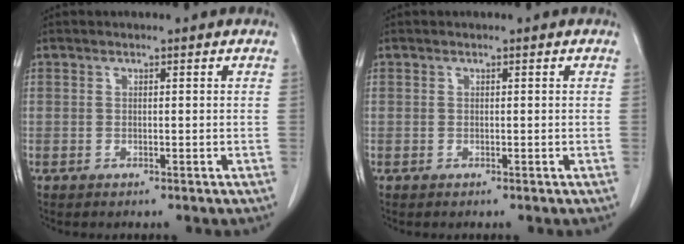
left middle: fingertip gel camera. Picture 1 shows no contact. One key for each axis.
{"total": 0.0}